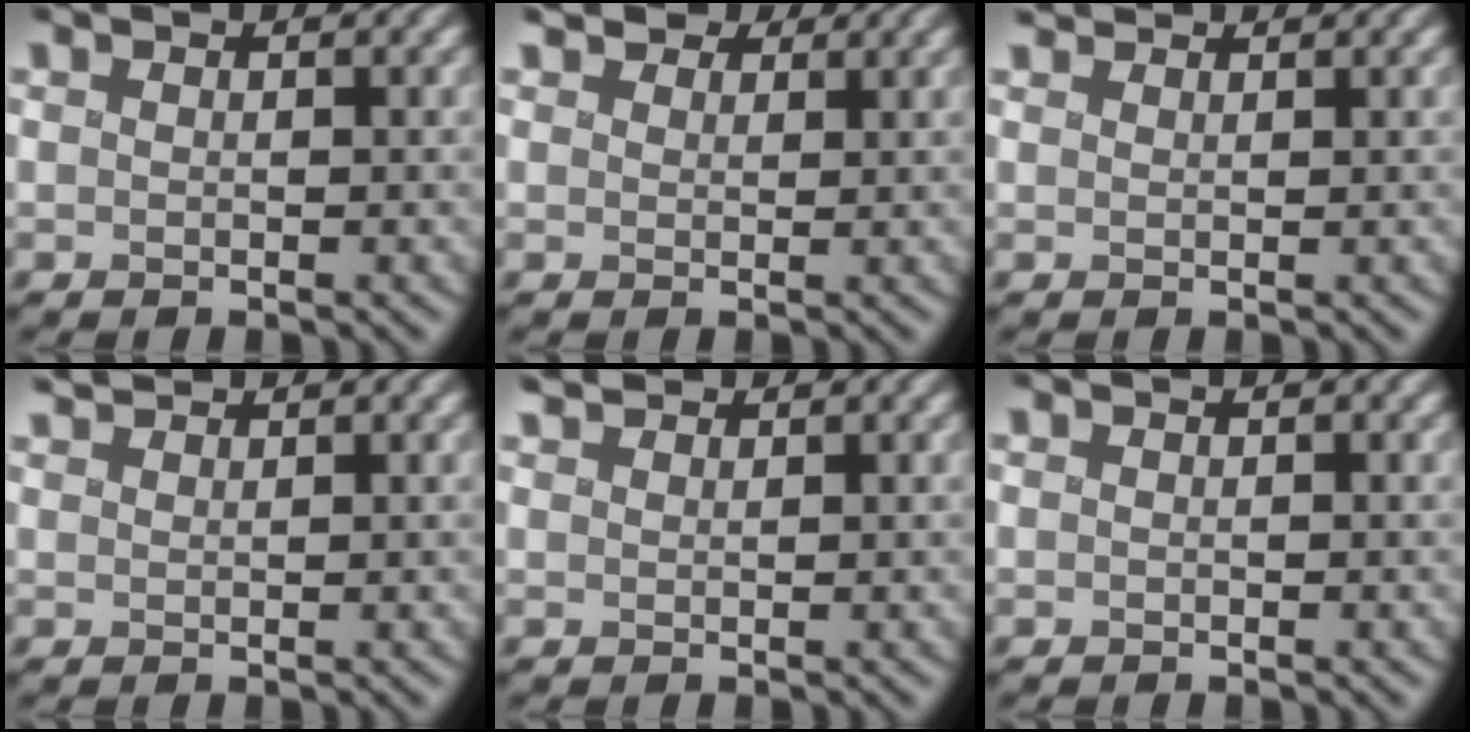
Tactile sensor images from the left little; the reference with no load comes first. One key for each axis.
{"total": 4.4, "fx": 3.6, "fy": 2.0, "fz": 1.6, "tx": -0.046, "ty": 0.017, "tz": 0.041}
{"total": 2.6, "fx": 2.3, "fy": 0.9, "fz": 0.9, "tx": -0.008, "ty": 0.013, "tz": 0.021}
{"total": 2.1, "fx": 2.0, "fy": 0.4, "fz": 0.6, "tx": -0.005, "ty": 0.010, "tz": 0.025}
{"total": 2.5, "fx": 2.3, "fy": 0.7, "fz": 0.8, "tx": -0.012, "ty": 0.013, "tz": 0.026}
{"total": 0.0}